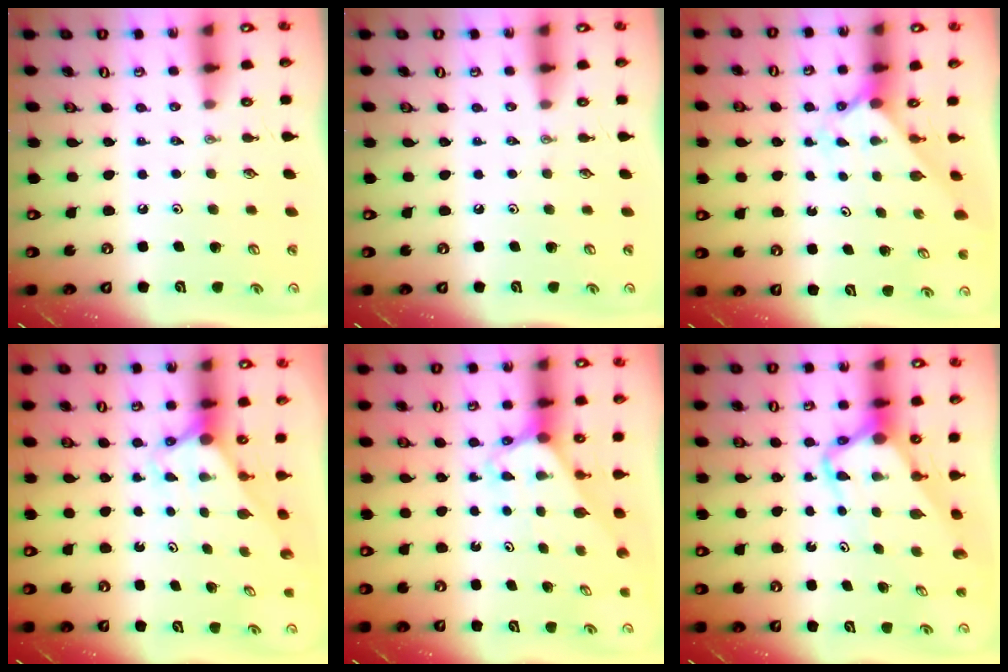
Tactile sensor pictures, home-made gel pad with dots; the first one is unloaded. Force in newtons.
{"total": 0.0}
{"total": 2.0, "press": 2.0, "slide": 0.2}
{"total": 2.7, "press": 2.7, "slide": 0.0}
{"total": 2.6, "press": 2.6, "slide": 0.2}
{"total": 6.4, "press": 6.4, "slide": 0.6}